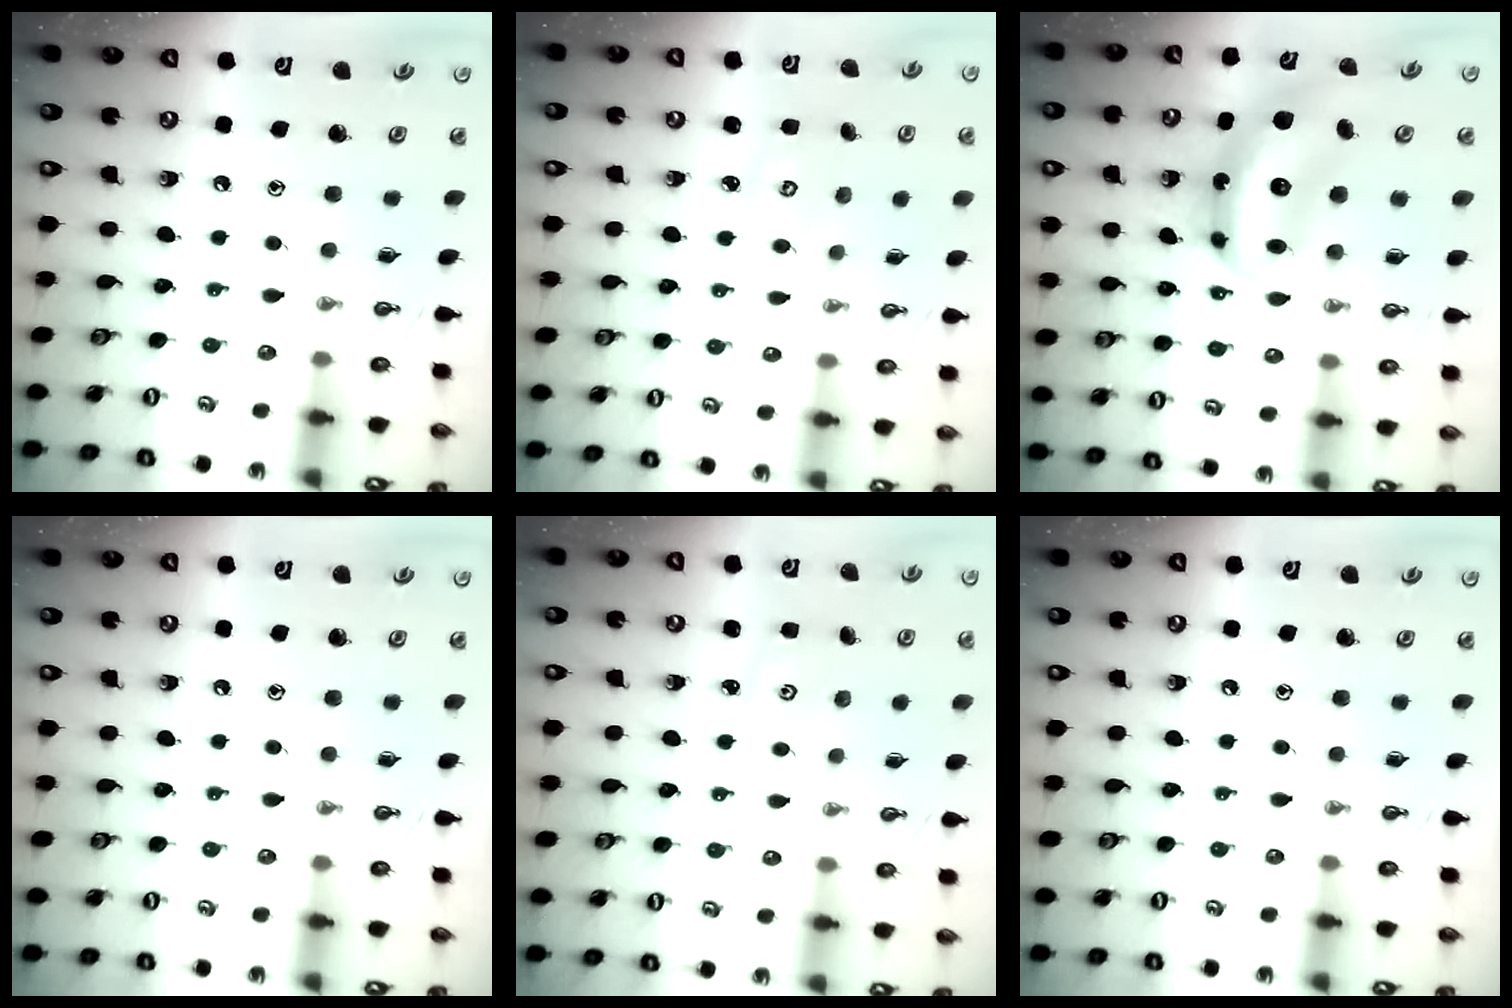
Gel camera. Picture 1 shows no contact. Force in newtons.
{"total": 3.2, "press": 3.2, "slide": 0.2}
{"total": 9.1, "press": 9.0, "slide": 0.8}
{"total": 0.0}
{"total": 2.5, "press": 2.5, "slide": 0.3}
{"total": 0.0}